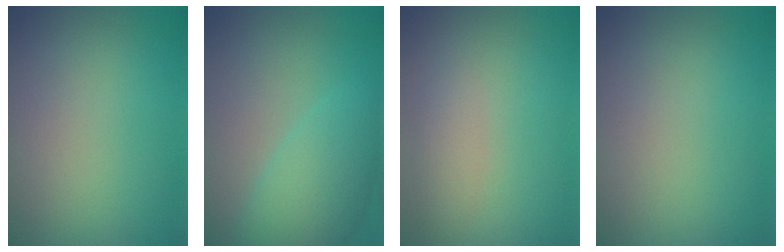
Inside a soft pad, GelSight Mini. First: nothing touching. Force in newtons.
{"total": 5.4, "press": 5.3, "slide": 0.2}
{"total": 1.4, "press": 1.4, "slide": 0.1}
{"total": 0.0}